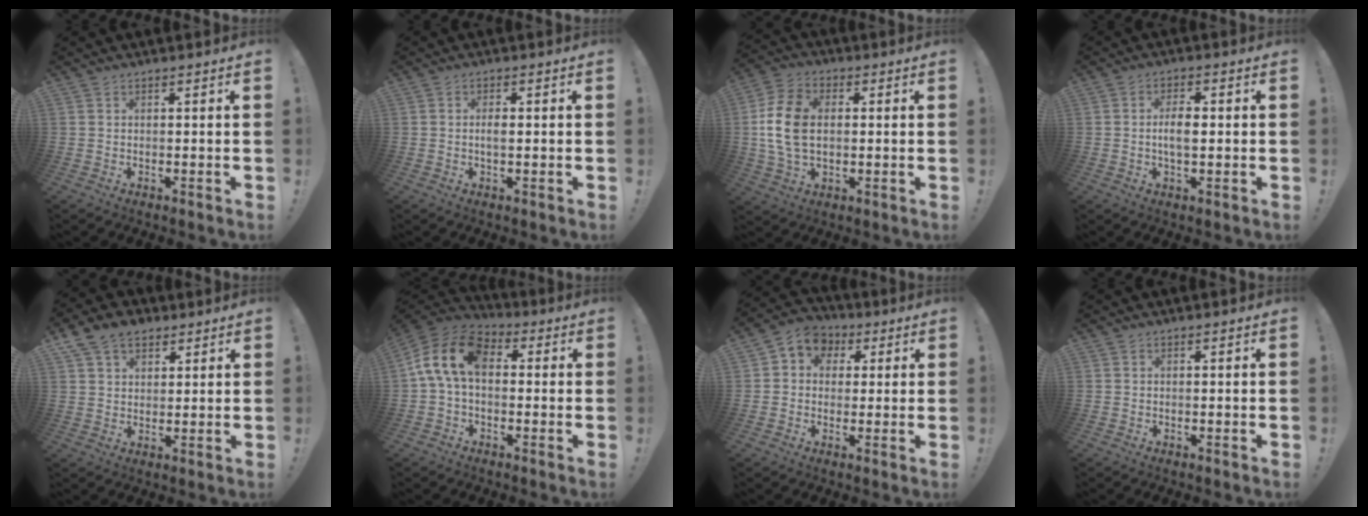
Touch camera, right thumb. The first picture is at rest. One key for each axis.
{"total": 2.1, "fx": -0.4, "fy": 0.6, "fz": 1.9, "tx": -0.035, "ty": 0.003, "tz": -0.009}
{"total": 14.2, "fx": 0.5, "fy": 9.6, "fz": 10.4, "tx": -0.203, "ty": 0.007, "tz": 0.011}
{"total": 5.3, "fx": -0.5, "fy": 2.3, "fz": 4.8, "tx": -0.092, "ty": 0.003, "tz": -0.015}
{"total": 9.0, "fx": 5.3, "fy": 6.1, "fz": 3.9, "tx": -0.071, "ty": -0.013, "tz": 0.106}
{"total": 12.9, "fx": 2.0, "fy": 7.5, "fz": 10.3, "tx": -0.201, "ty": 0.015, "tz": 0.038}
{"total": 6.4, "fx": 1.1, "fy": 5.8, "fz": 2.5, "tx": -0.031, "ty": 0.001, "tz": 0.026}
{"total": 0.0}